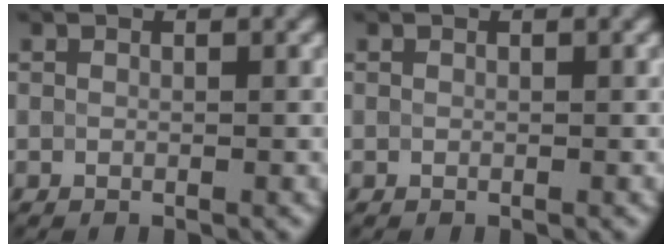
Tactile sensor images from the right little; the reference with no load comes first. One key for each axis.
{"total": 0.0}